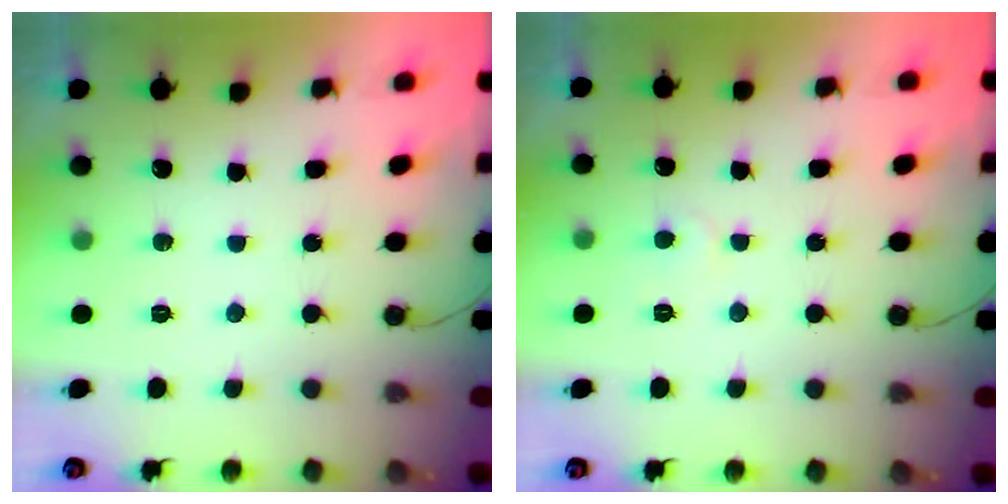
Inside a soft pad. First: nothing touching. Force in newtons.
{"total": 2.8, "press": 2.8, "slide": 0.3}